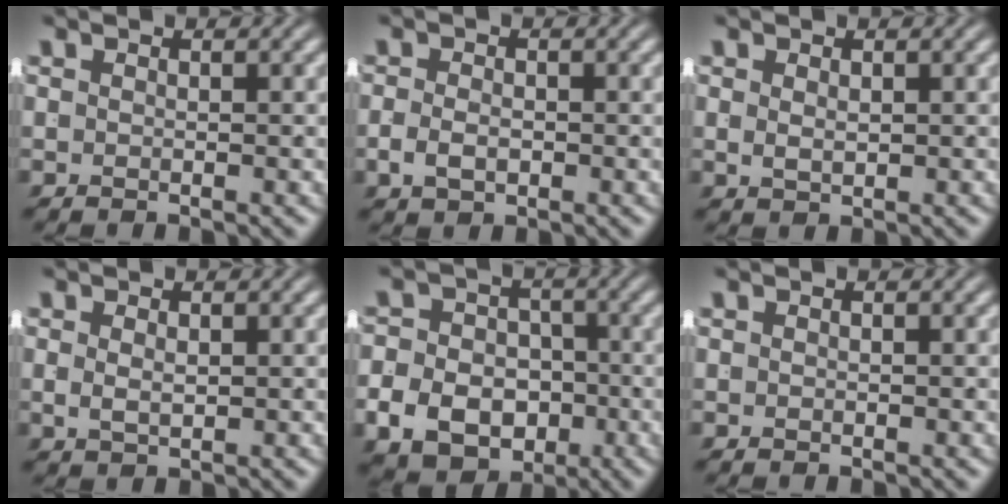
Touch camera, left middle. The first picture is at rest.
{"total": 1.9, "force": [-0.8, 1.2, 1.3], "torque": [-0.021, 0.000, -0.008]}
{"total": 0.8, "force": [0.5, 0.2, 0.6], "torque": [-0.007, -0.001, 0.018]}
{"total": 1.1, "force": [0.4, 0.5, 0.9], "torque": [-0.018, -0.003, 0.016]}
{"total": 9.1, "force": [-3.0, 7.7, 3.8], "torque": [-0.058, -0.031, -0.046]}
{"total": 0.7, "force": [-0.1, 0.7, 0.1], "torque": [-0.007, 0.003, -0.004]}